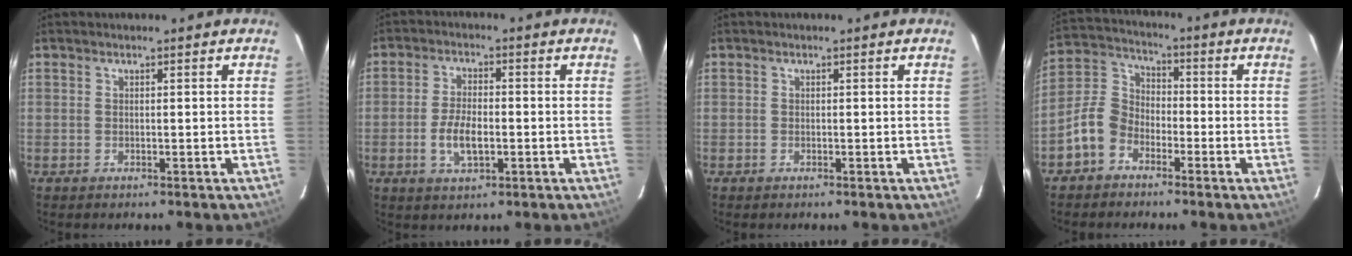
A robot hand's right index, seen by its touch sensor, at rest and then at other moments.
{"total": 6.3, "force": [-1.7, 2.8, 5.4], "torque": [-0.112, -0.002, -0.030]}
{"total": 0.0}
{"total": 7.9, "force": [-4.5, 5.6, 3.3], "torque": [-0.074, 0.030, -0.094]}